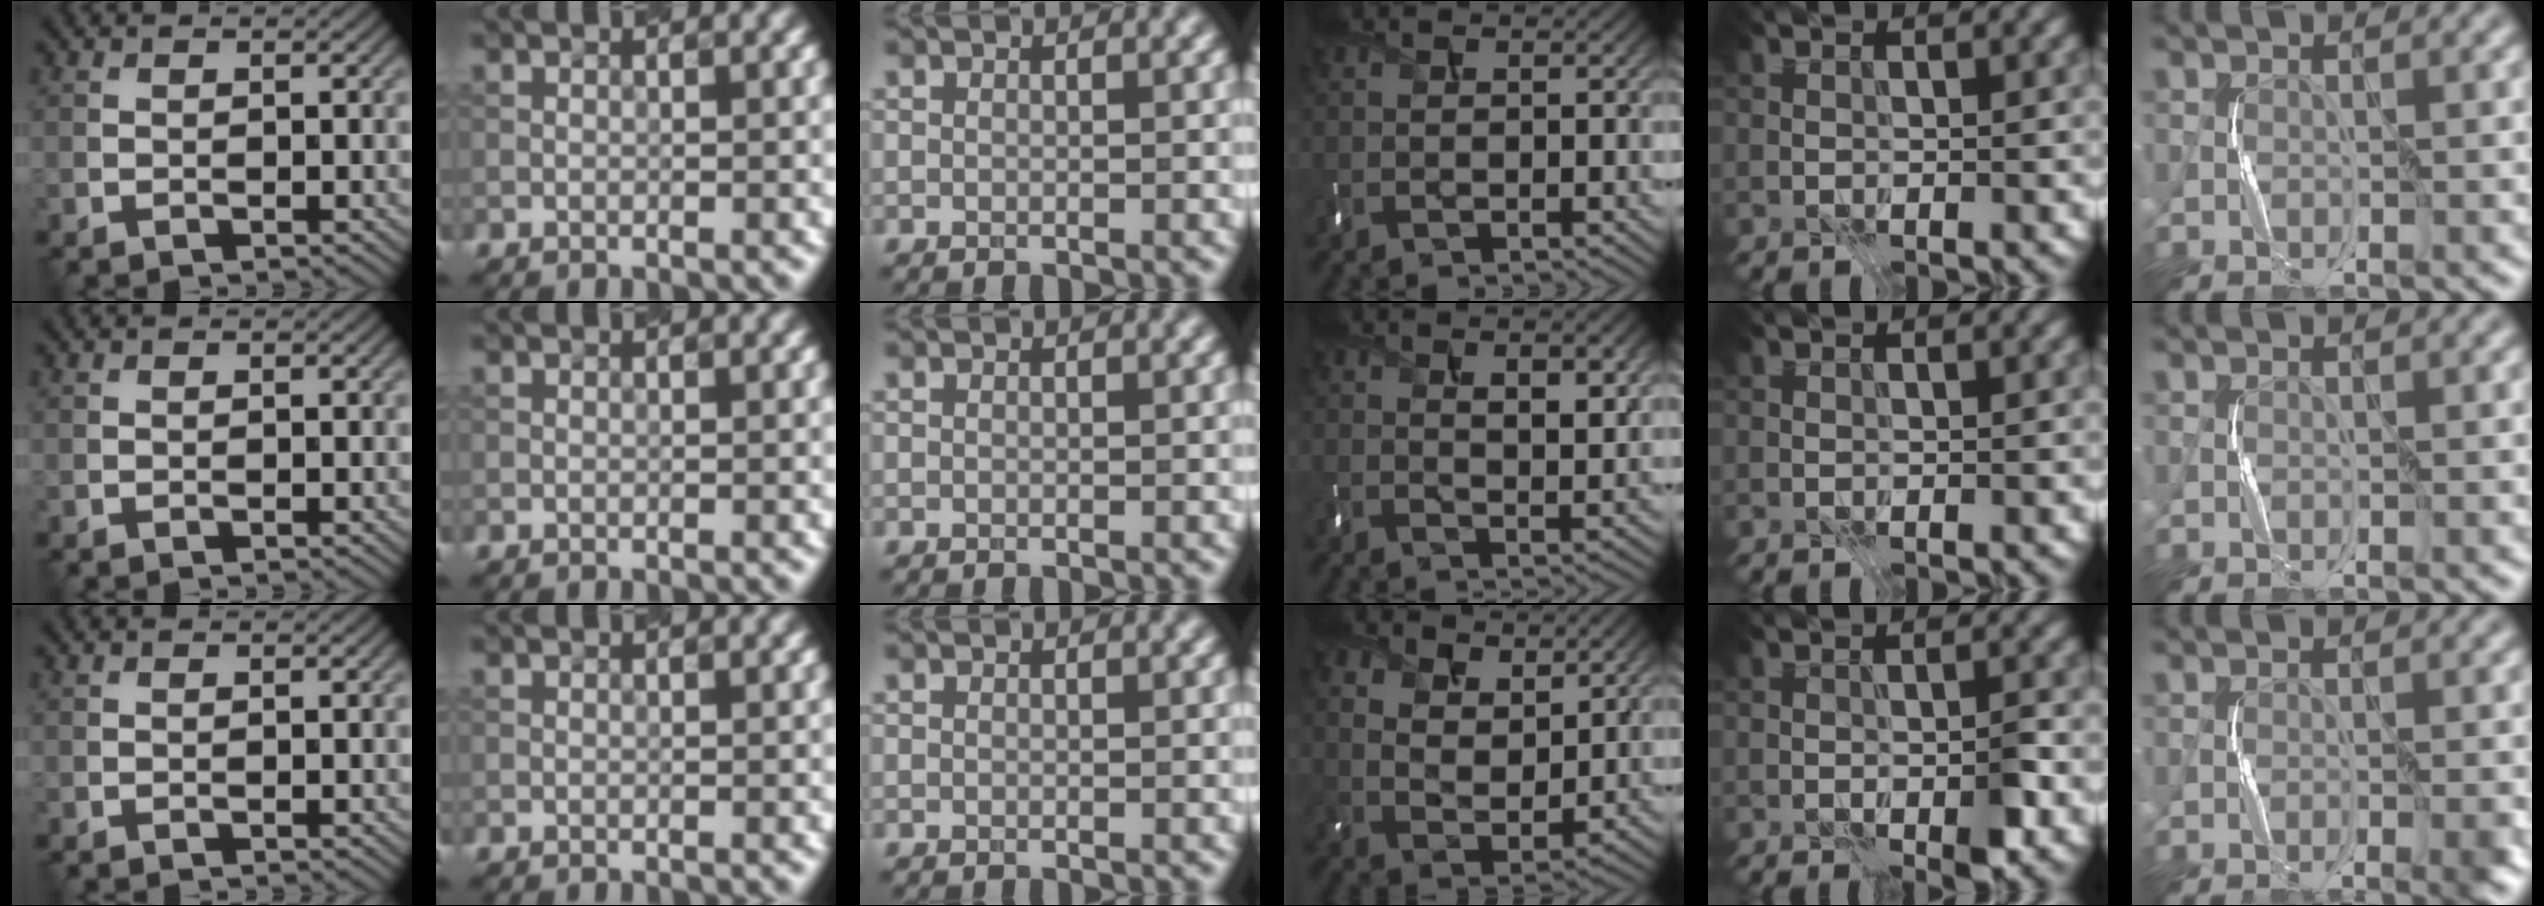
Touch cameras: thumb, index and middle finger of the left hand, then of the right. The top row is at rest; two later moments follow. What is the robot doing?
{"motion": "squeeze", "object": "air blower"}